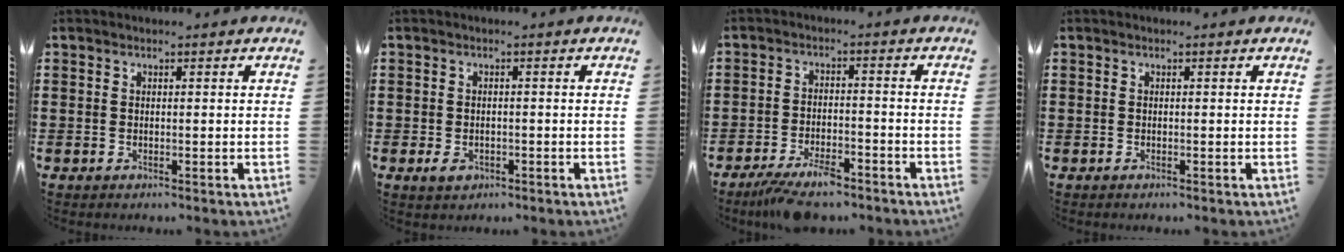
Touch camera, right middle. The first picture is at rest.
{"total": 1.5, "force": [-0.7, 0.9, 0.9], "torque": [-0.021, -0.002, -0.014]}
{"total": 5.6, "force": [-4.6, 1.4, 2.9], "torque": [-0.065, -0.002, -0.091]}
{"total": 0.0}